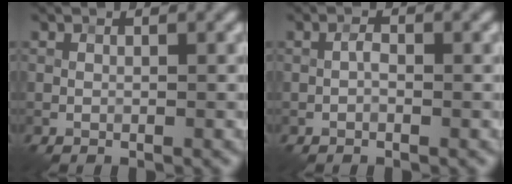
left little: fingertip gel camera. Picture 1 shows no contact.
{"total": 0.8, "force": [-0.3, 0.4, 0.7], "torque": [-0.012, 0.002, -0.006]}